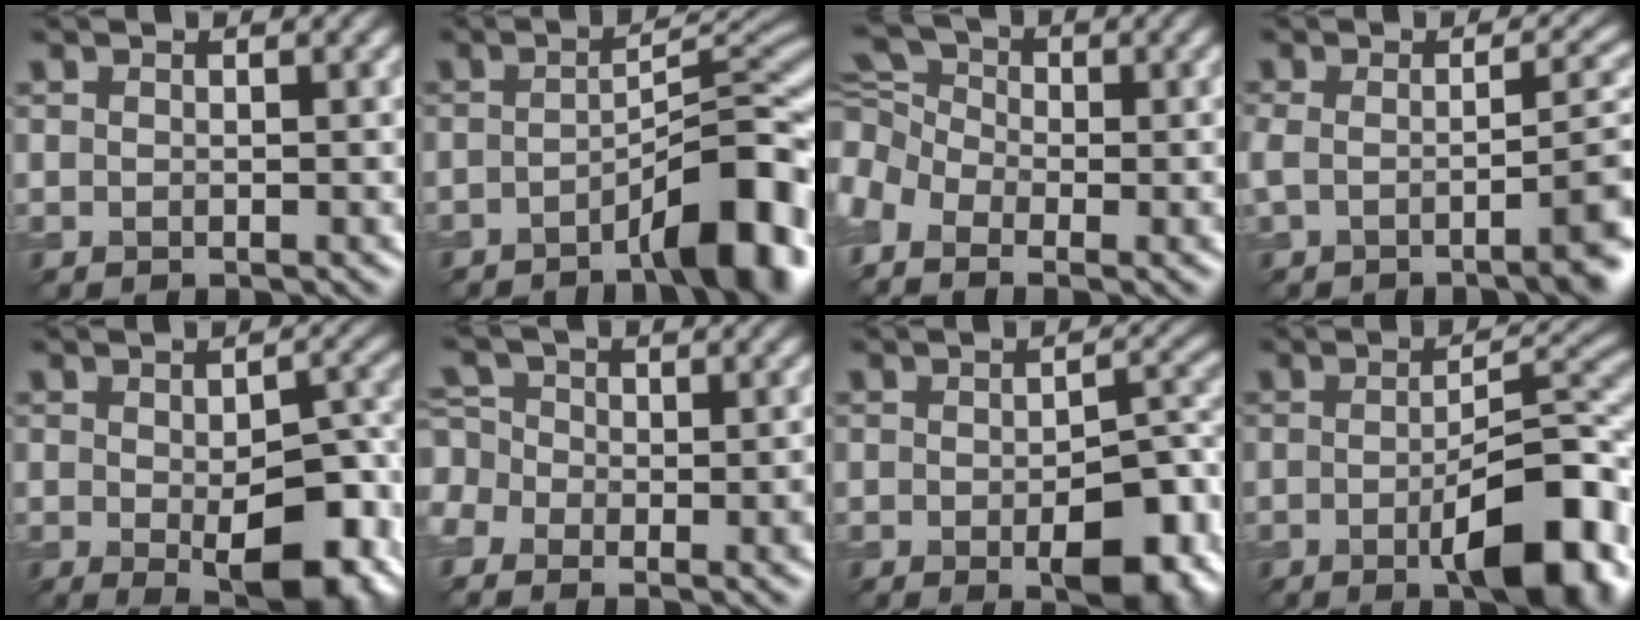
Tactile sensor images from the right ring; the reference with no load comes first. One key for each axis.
{"total": 8.7, "fx": -4.4, "fy": 1.9, "fz": 7.3, "tx": -0.087, "ty": 0.021, "tz": -0.063}
{"total": 7.1, "fx": -3.4, "fy": 4.3, "fz": 4.5, "tx": -0.106, "ty": 0.004, "tz": -0.049}
{"total": 6.0, "fx": -2.1, "fy": 1.2, "fz": 5.5, "tx": -0.071, "ty": -0.001, "tz": -0.032}
{"total": 8.7, "fx": -2.5, "fy": 3.1, "fz": 7.7, "tx": -0.112, "ty": -0.011, "tz": -0.018}
{"total": 6.1, "fx": -3.3, "fy": 3.9, "fz": 3.3, "tx": -0.050, "ty": 0.016, "tz": -0.052}
{"total": 7.4, "fx": -2.7, "fy": 2.5, "fz": 6.4, "tx": -0.091, "ty": -0.001, "tz": -0.025}
{"total": 9.8, "fx": -3.4, "fy": 2.6, "fz": 8.8, "tx": -0.120, "ty": 0.004, "tz": -0.040}